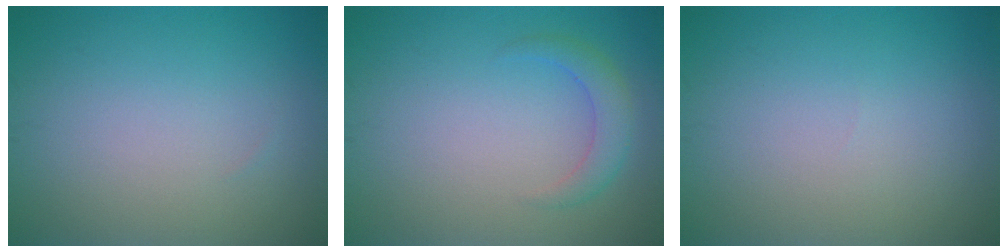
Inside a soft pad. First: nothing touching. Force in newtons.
{"total": 2.2, "press": 2.2, "slide": 0.1}
{"total": 0.0}